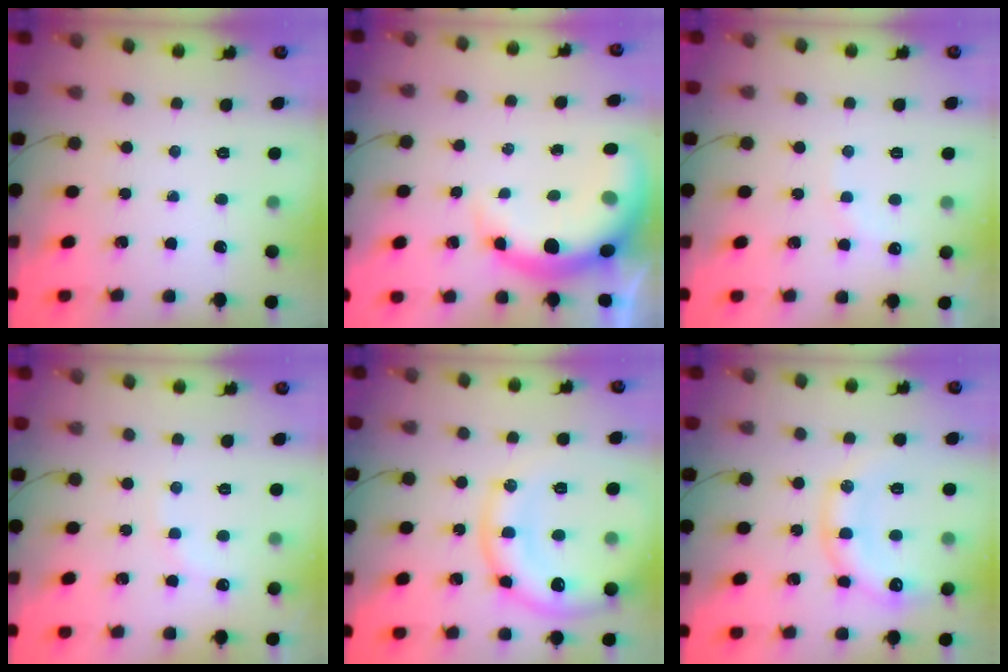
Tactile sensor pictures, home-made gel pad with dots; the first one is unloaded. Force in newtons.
{"total": 9.9, "press": 9.6, "slide": 2.7}
{"total": 6.9, "press": 6.7, "slide": 1.4}
{"total": 7.4, "press": 7.2, "slide": 1.7}
{"total": 16.8, "press": 16.7, "slide": 2.0}
{"total": 14.7, "press": 14.6, "slide": 1.5}